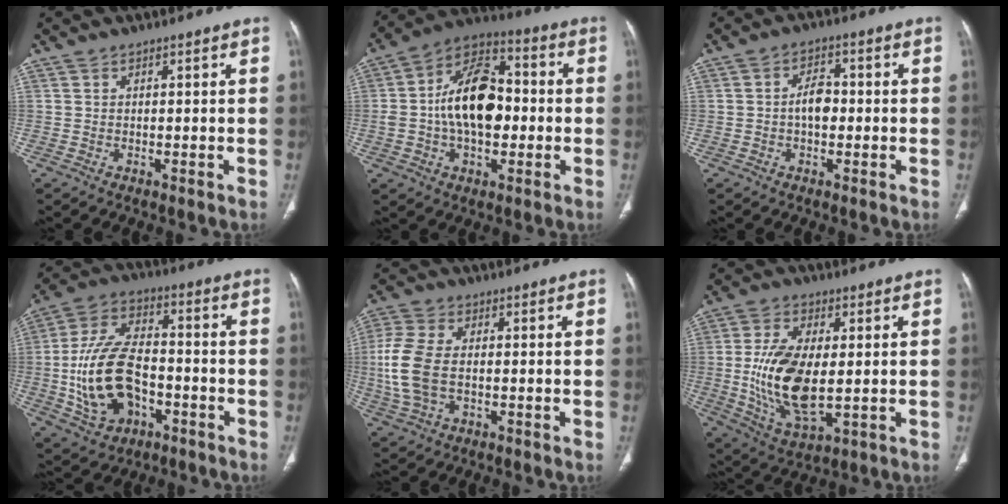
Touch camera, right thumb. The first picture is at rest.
{"total": 17.1, "force": [-0.6, 10.2, 13.6], "torque": [-0.212, 0.034, -0.018]}
{"total": 4.6, "force": [-0.4, 2.8, 3.6], "torque": [-0.051, 0.013, -0.014]}
{"total": 17.3, "force": [-4.2, 10.8, 12.9], "torque": [-0.243, 0.032, -0.072]}
{"total": 10.8, "force": [-0.8, 6.4, 8.7], "torque": [-0.213, 0.008, -0.016]}
{"total": 15.2, "force": [-0.4, 7.5, 13.2], "torque": [-0.257, -0.017, 0.002]}